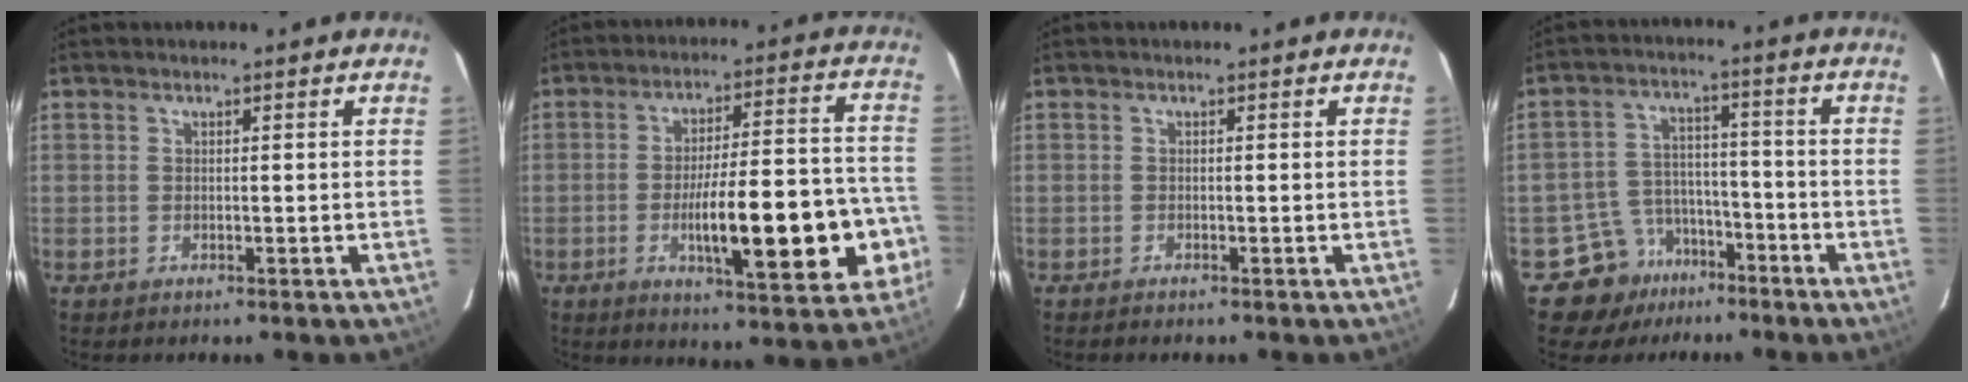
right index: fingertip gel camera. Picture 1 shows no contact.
{"total": 18.3, "force": [-4.9, 3.4, 17.3], "torque": [-0.208, 0.025, -0.059]}
{"total": 0.8, "force": [-0.7, 0.0, 0.3], "torque": [-0.008, -0.002, -0.010]}
{"total": 8.6, "force": [-5.3, 6.8, 0.7], "torque": [-0.013, 0.040, -0.076]}